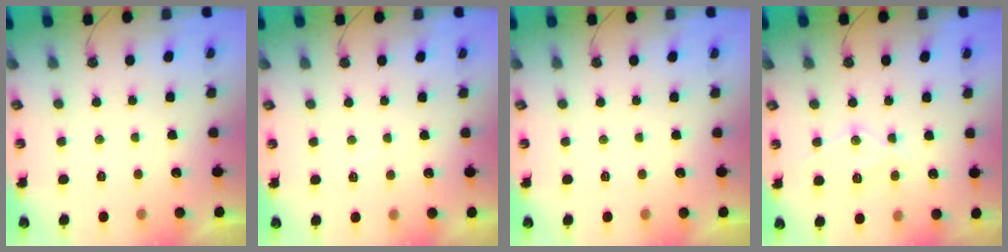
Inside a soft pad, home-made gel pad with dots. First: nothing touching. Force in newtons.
{"total": 2.6, "press": 2.6, "slide": 0.4}
{"total": 0.0}
{"total": 12.1, "press": 12.1, "slide": 1.1}